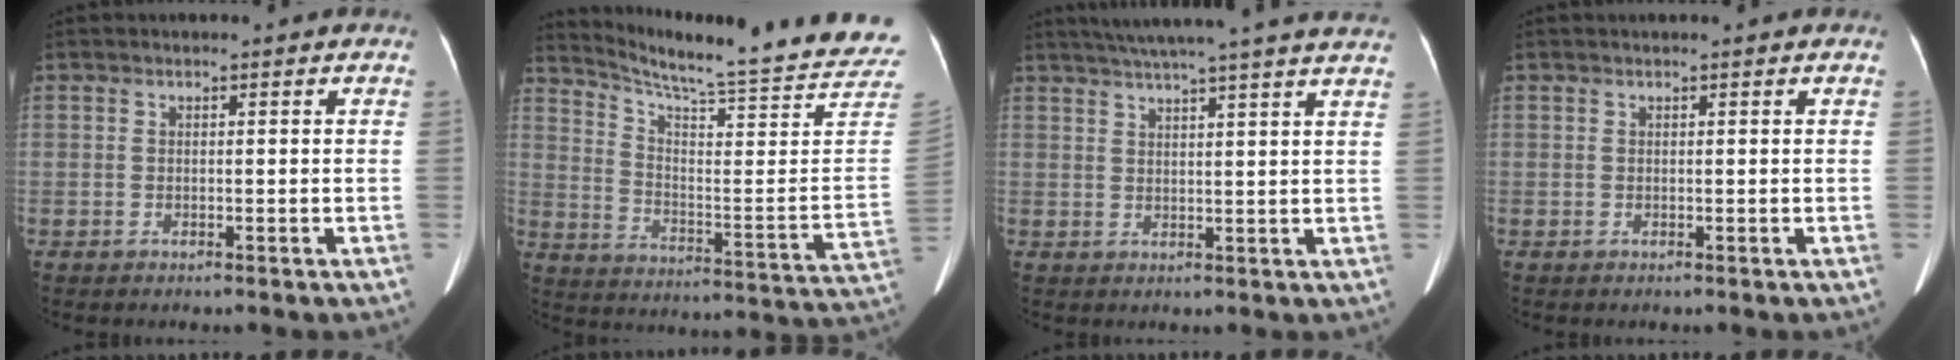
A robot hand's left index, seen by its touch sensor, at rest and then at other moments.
{"total": 24.8, "force": [22.6, -1.0, 10.2], "torque": [-0.168, -0.134, 0.289]}
{"total": 20.0, "force": [17.4, -0.6, 9.9], "torque": [-0.163, 0.009, 0.223]}
{"total": 1.0, "force": [0.9, -0.1, 0.4], "torque": [-0.006, 0.016, 0.016]}